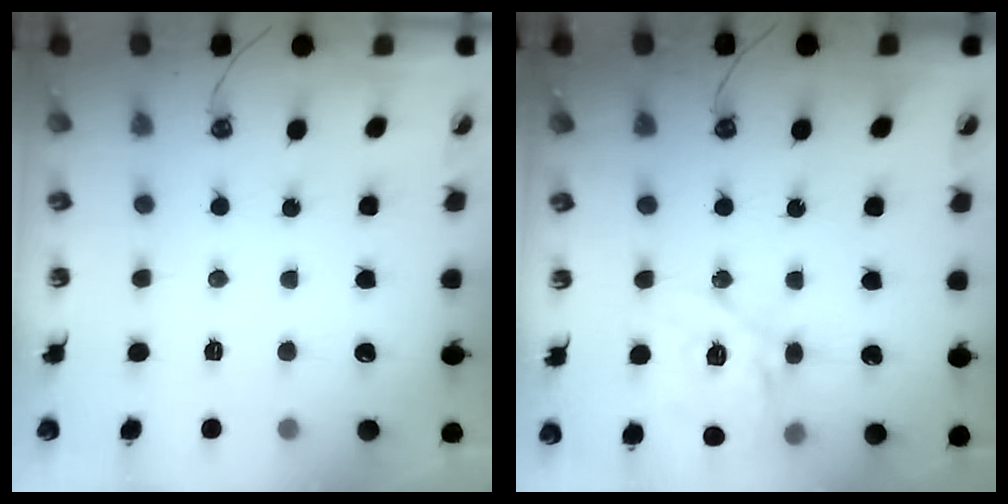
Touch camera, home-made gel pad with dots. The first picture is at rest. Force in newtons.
{"total": 17.1, "press": 16.9, "slide": 2.2}